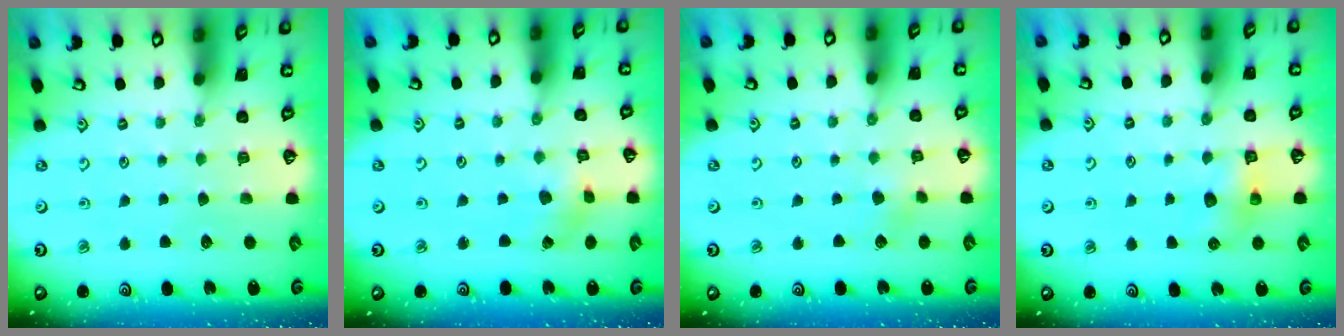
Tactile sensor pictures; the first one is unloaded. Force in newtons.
{"total": 1.4, "press": 1.4, "slide": 0.2}
{"total": 2.3, "press": 2.3, "slide": 0.2}
{"total": 6.8, "press": 6.8, "slide": 0.3}